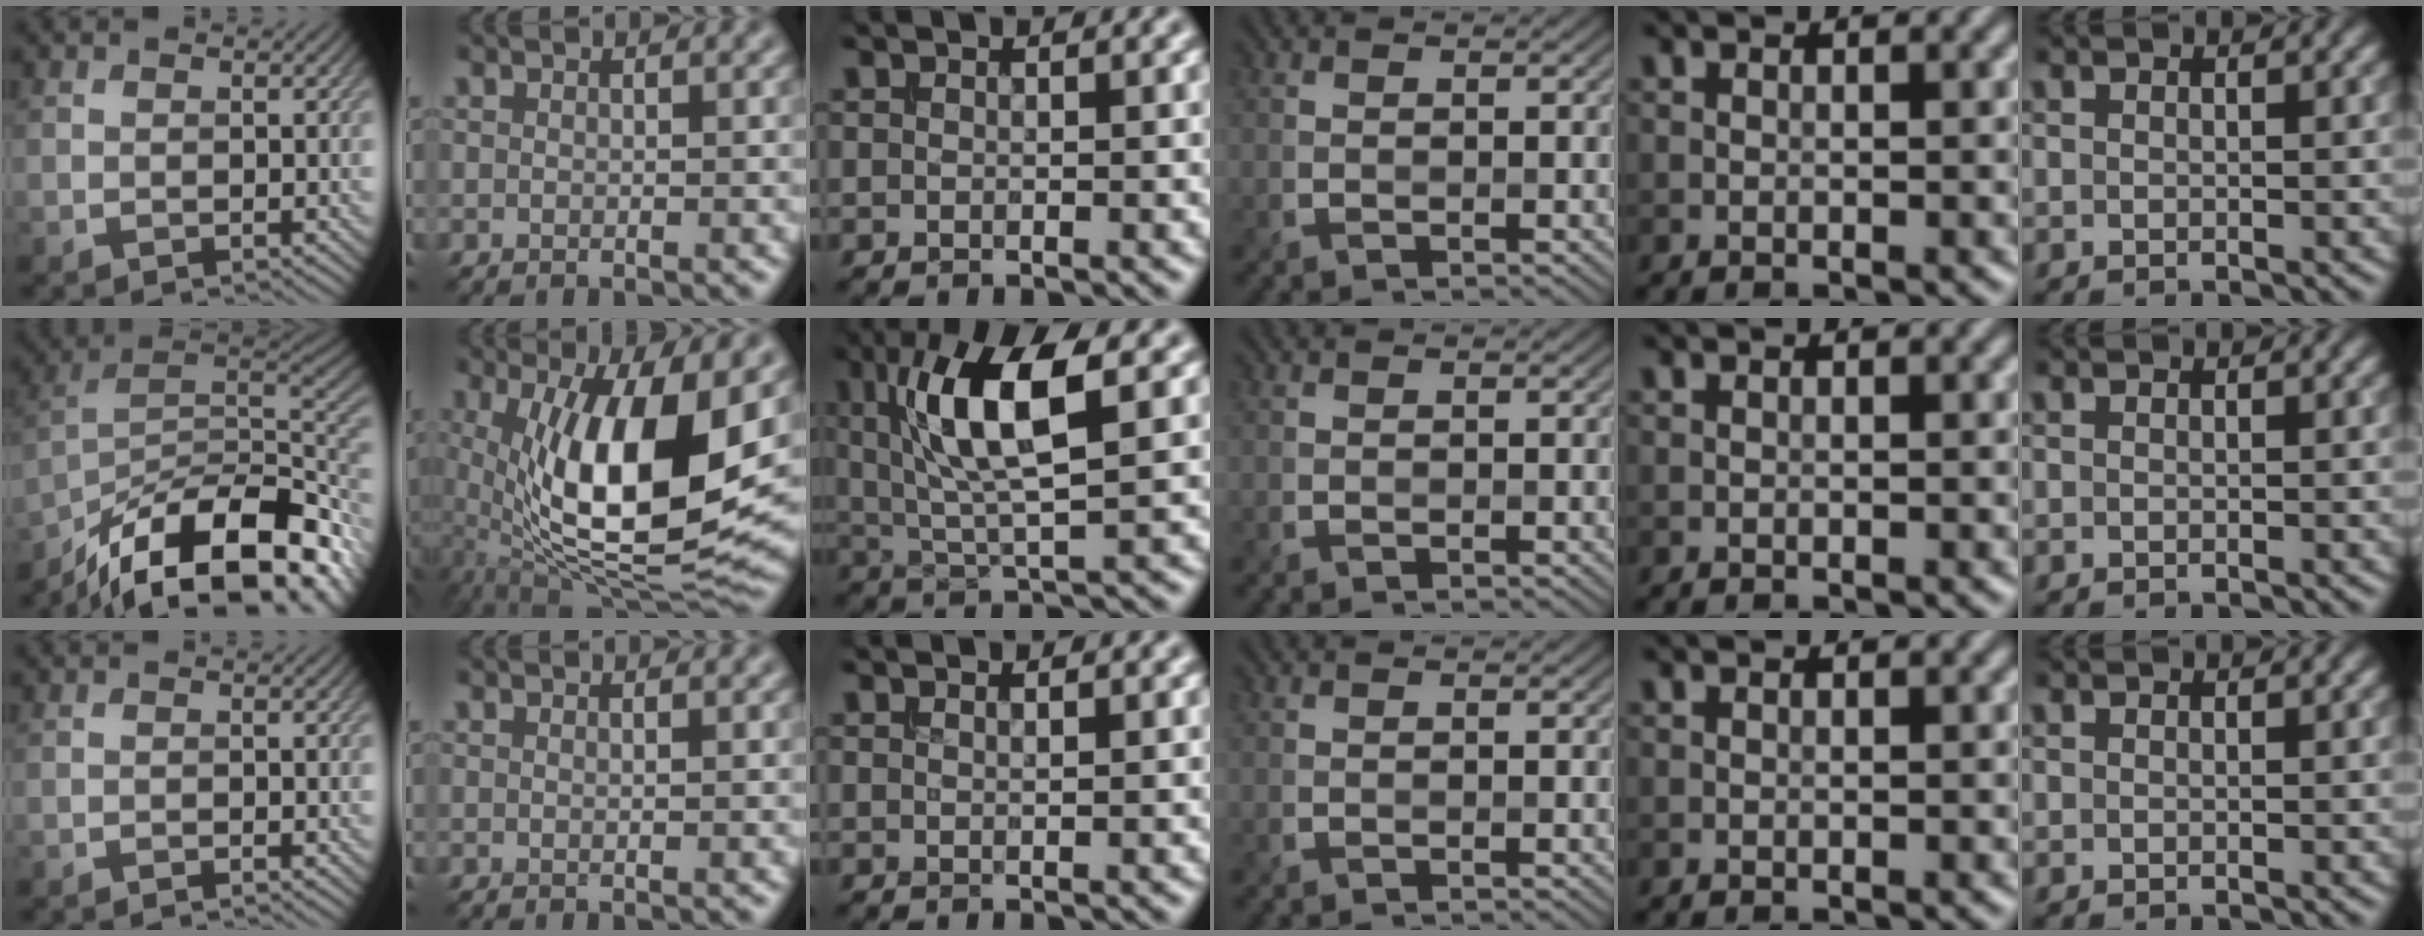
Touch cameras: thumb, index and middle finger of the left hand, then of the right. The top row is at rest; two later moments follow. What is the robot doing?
{"motion": "insert", "object": "bucket"}